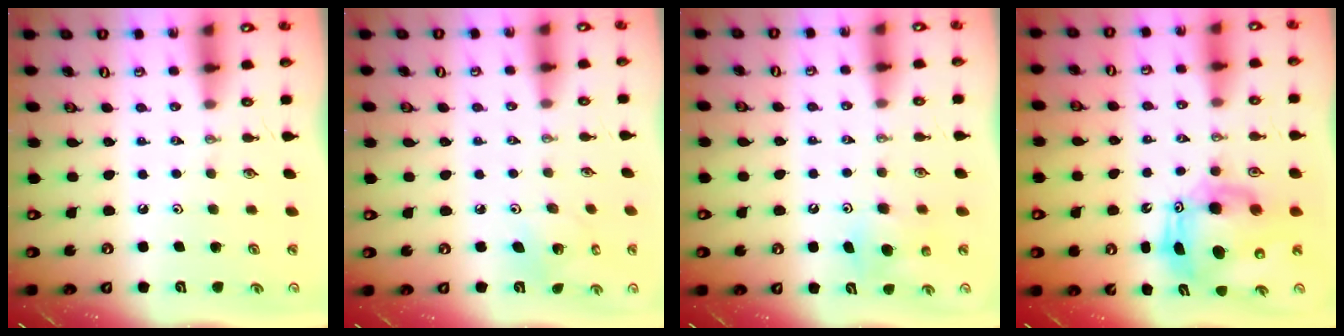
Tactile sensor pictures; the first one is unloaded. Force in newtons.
{"total": 4.0, "press": 4.0, "slide": 0.3}
{"total": 6.0, "press": 6.0, "slide": 0.3}
{"total": 10.9, "press": 10.8, "slide": 2.0}